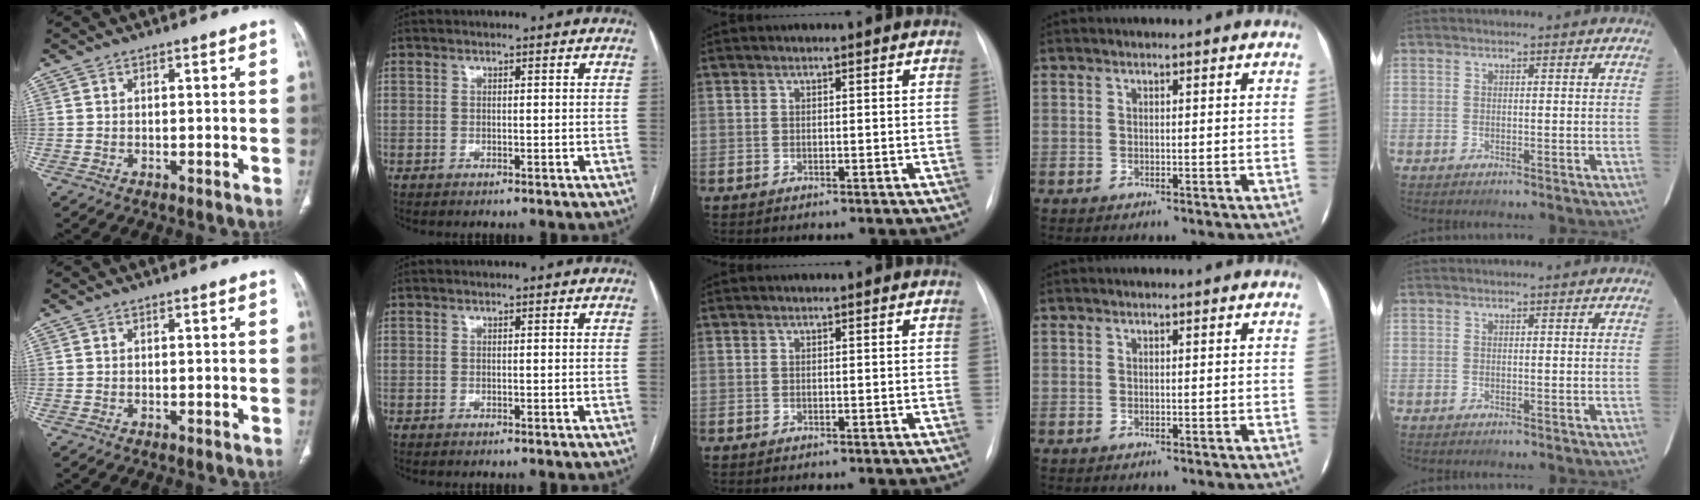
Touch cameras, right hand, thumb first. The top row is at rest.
{}